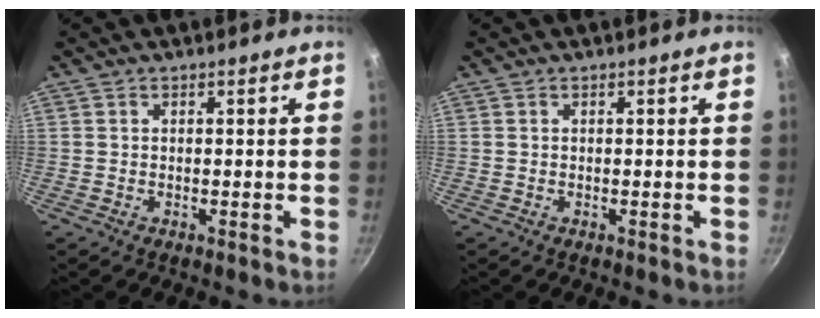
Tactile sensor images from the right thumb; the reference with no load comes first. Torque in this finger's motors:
{"motor_torque": [-0.01, 0.00, 0.00, 0.00, 0.03]}